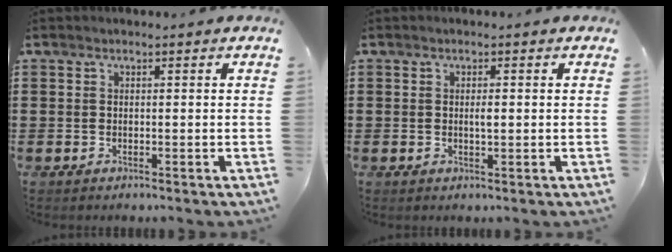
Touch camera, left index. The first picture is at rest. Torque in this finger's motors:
{"motor_torque": [0.61, 0.05, 0.08, 0.04]}